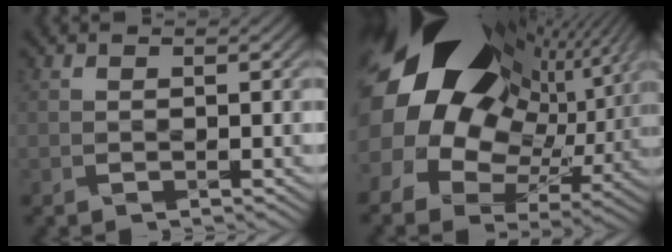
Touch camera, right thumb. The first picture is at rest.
{"total": 21.6, "force": [6.7, 15.2, 13.8], "torque": [-0.297, 0.011, 0.127]}